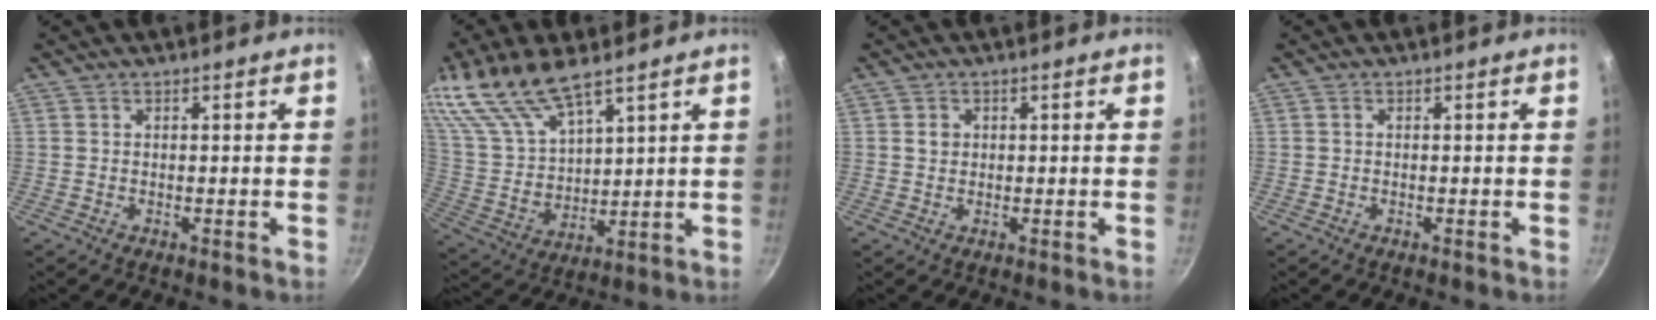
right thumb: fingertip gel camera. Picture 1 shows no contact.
{"total": 15.6, "force": [11.0, 5.8, 9.4], "torque": [-0.173, -0.046, 0.235]}
{"total": 1.6, "force": [0.3, 1.5, 0.7], "torque": [-0.006, 0.003, 0.004]}
{"total": 0.0}